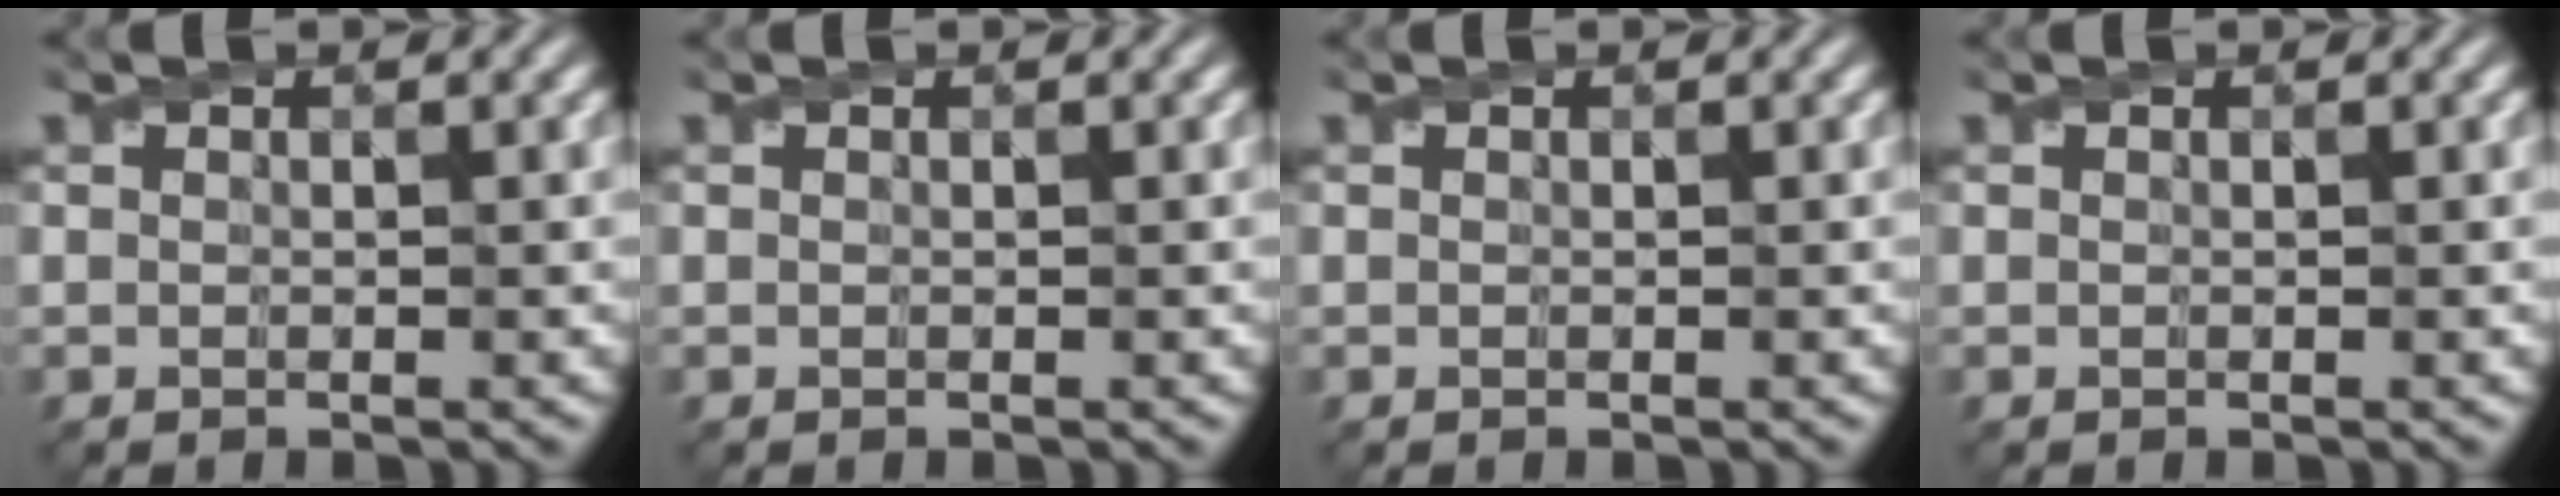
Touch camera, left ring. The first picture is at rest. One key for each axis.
{"total": 0.0}
{"total": 0.0}
{"total": 0.0}